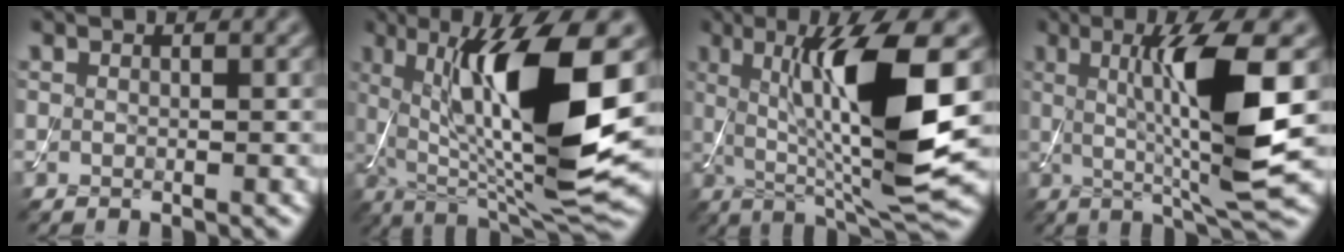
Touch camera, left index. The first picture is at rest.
{"total": 14.0, "force": [2.3, 3.7, 13.3], "torque": [-0.212, -0.010, 0.042]}
{"total": 11.6, "force": [1.3, 2.2, 11.3], "torque": [-0.177, -0.007, 0.032]}
{"total": 9.3, "force": [0.8, 1.4, 9.2], "torque": [-0.141, -0.013, 0.022]}